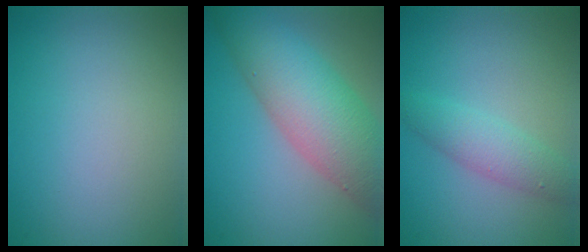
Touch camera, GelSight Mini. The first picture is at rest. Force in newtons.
{"total": 8.6, "press": 8.6, "slide": 0.3}
{"total": 2.8, "press": 2.8, "slide": 0.1}